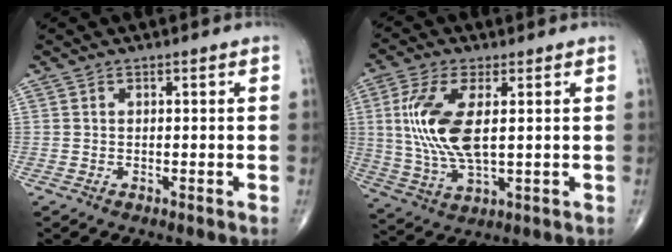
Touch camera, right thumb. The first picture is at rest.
{"total": 12.7, "force": [1.9, 5.2, 11.5], "torque": [-0.257, -0.010, 0.044]}